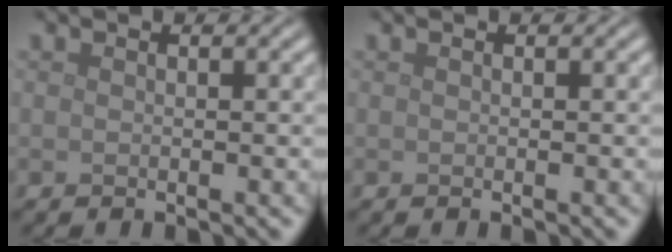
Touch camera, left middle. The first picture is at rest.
{"total": 0.0}